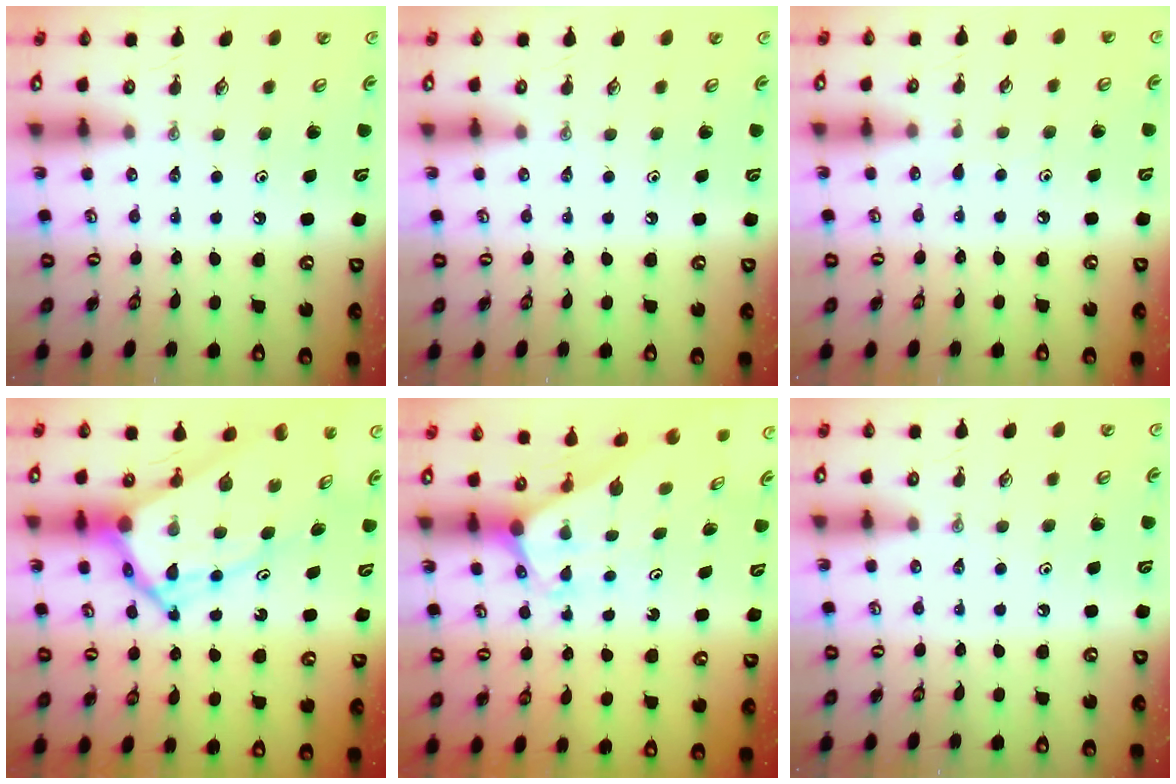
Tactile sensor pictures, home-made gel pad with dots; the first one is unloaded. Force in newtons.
{"total": 0.0}
{"total": 2.9, "press": 2.9, "slide": 0.4}
{"total": 13.1, "press": 13.1, "slide": 1.4}
{"total": 2.0, "press": 2.0, "slide": 0.1}
{"total": 0.0}